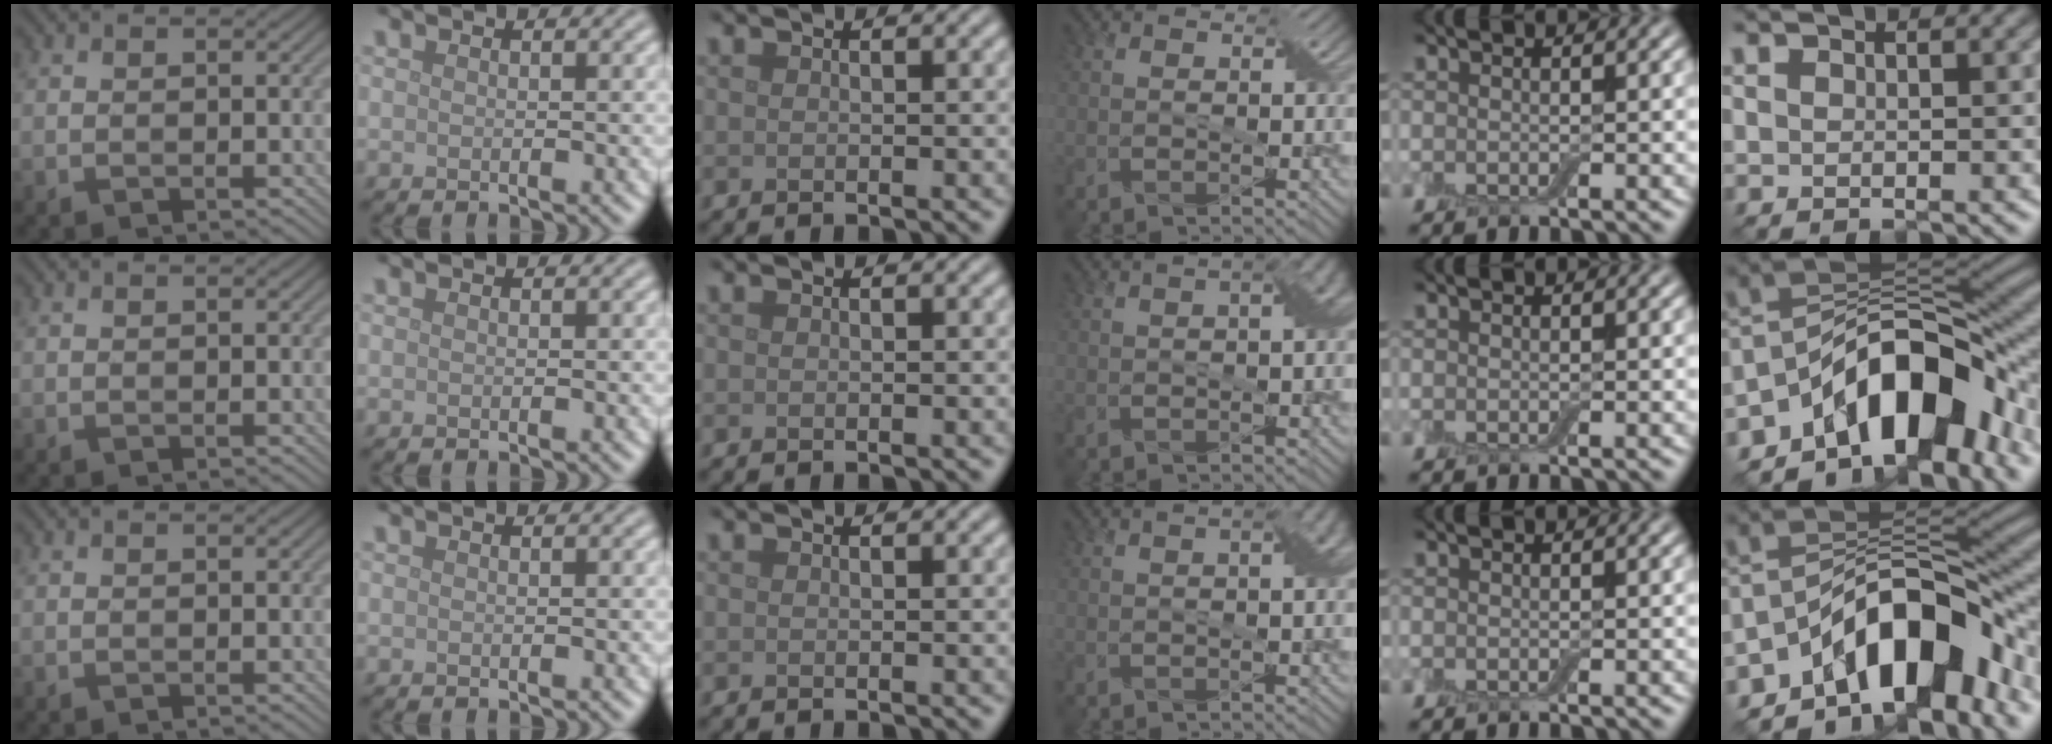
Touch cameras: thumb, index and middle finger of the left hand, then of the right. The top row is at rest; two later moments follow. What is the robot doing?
{"motion": "pour", "object": "bottle"}